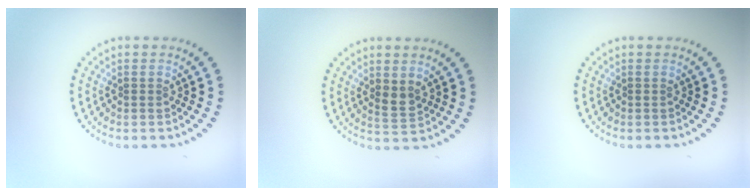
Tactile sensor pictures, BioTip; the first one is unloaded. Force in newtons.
{"total": 1.6, "press": 1.5, "slide": 0.5}
{"total": 0.0}